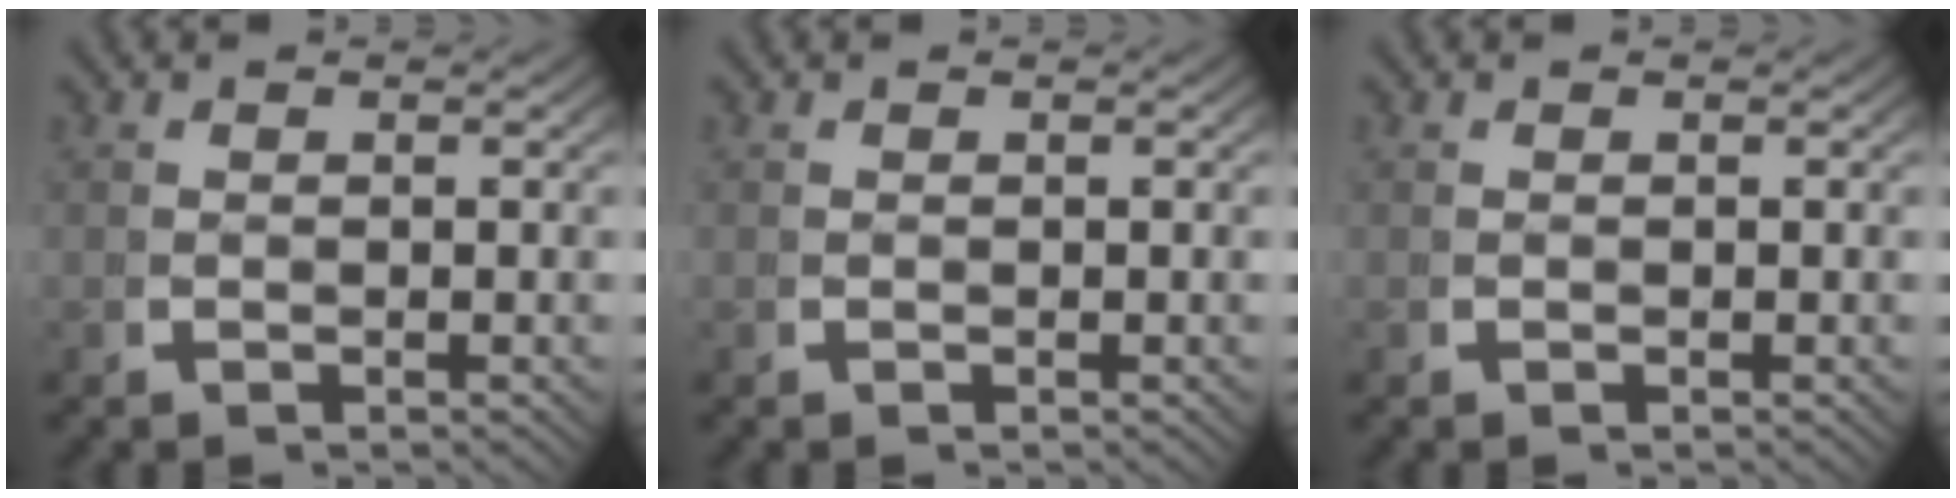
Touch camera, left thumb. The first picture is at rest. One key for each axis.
{"total": 0.0}
{"total": 0.0}